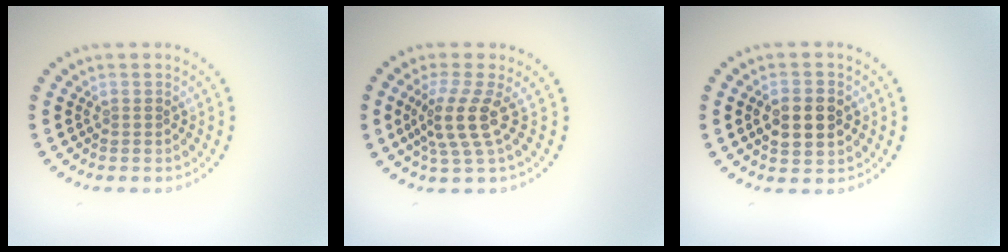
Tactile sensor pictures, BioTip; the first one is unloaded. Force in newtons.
{"total": 3.6, "press": 2.6, "slide": 2.4}
{"total": 4.6, "press": 4.6, "slide": 0.3}